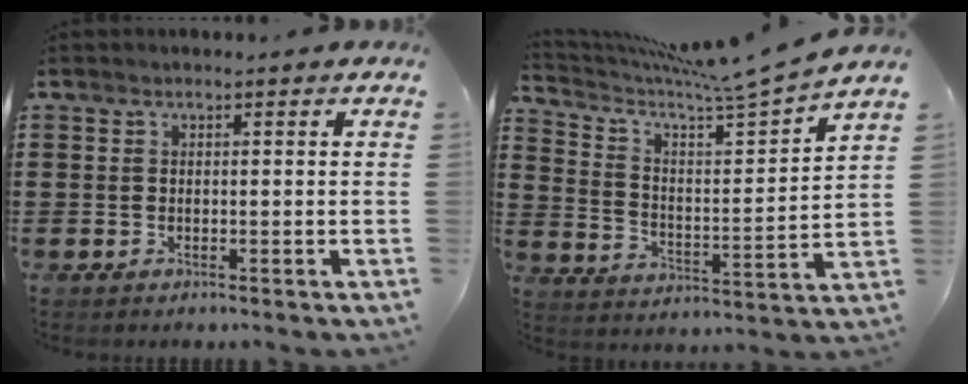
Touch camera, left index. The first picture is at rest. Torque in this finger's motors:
{"motor_torque": [0.04, 0.00, 0.08, 0.20]}